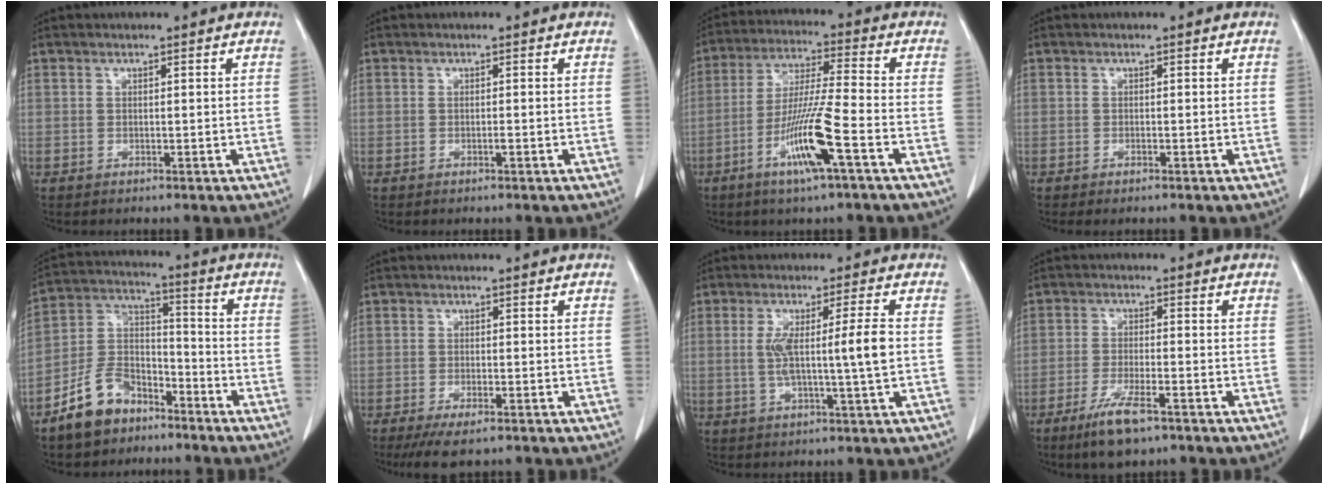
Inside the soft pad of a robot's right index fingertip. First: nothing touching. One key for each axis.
{"total": 0.0}
{"total": 11.5, "fx": -4.9, "fy": -0.3, "fz": 10.3, "tx": -0.202, "ty": -0.011, "tz": -0.094}
{"total": 0.7, "fx": -0.6, "fy": 0.1, "fz": 0.4, "tx": -0.012, "ty": -0.004, "tz": -0.007}
{"total": 10.5, "fx": -7.4, "fy": 6.1, "fz": 4.4, "tx": -0.099, "ty": 0.019, "tz": -0.139}
{"total": 4.8, "fx": -3.4, "fy": 1.1, "fz": 3.2, "tx": -0.059, "ty": -0.012, "tz": -0.055}
{"total": 7.8, "fx": 0.2, "fy": -0.6, "fz": 7.8, "tx": -0.140, "ty": 0.004, "tz": 0.008}
{"total": 7.1, "fx": -4.6, "fy": 1.3, "fz": 5.2, "tx": -0.107, "ty": -0.015, "tz": -0.079}